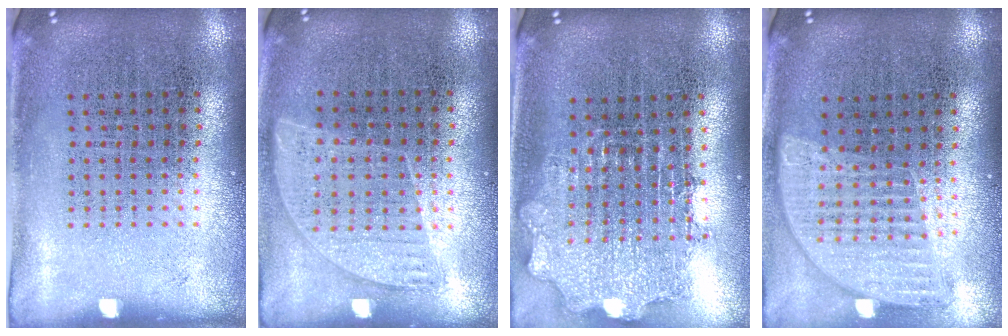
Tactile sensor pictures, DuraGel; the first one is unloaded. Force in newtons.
{"total": 0.9, "press": 0.7, "slide": 0.5}
{"total": 1.9, "press": 1.5, "slide": 1.1}
{"total": 1.1, "press": 1.1, "slide": 0.3}